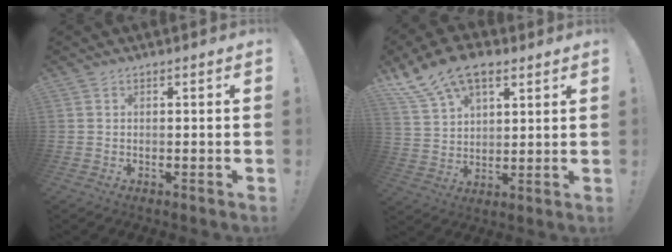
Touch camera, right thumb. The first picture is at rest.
{"total": 13.8, "force": [9.0, 7.4, 7.3], "torque": [-0.129, -0.045, 0.171]}